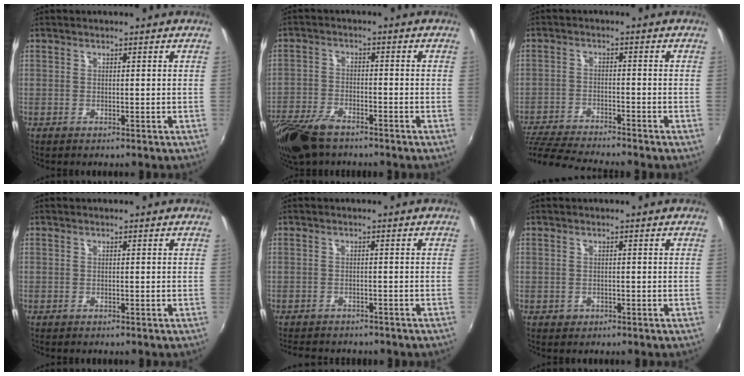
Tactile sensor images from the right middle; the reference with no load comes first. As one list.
[{"total": 10.8, "force": [-8.1, 4.3, 5.7], "torque": [-0.141, -0.026, -0.157]}, {"total": 12.2, "force": [-11.1, 0.7, 5.0], "torque": [-0.125, -0.027, -0.195]}, {"total": 0.0}, {"total": 7.6, "force": [-6.6, 2.6, 2.8], "torque": [-0.065, -0.017, -0.095]}, {"total": 0.9, "force": [-0.4, 0.8, 0.2], "torque": [-0.005, -0.002, -0.003]}]